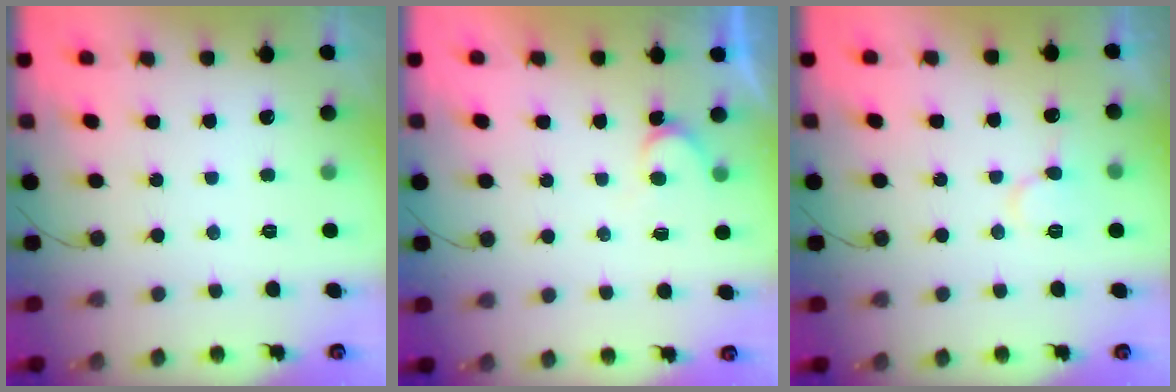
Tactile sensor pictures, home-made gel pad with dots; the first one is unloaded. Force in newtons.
{"total": 3.5, "press": 3.5, "slide": 0.3}
{"total": 7.8, "press": 7.8, "slide": 0.9}